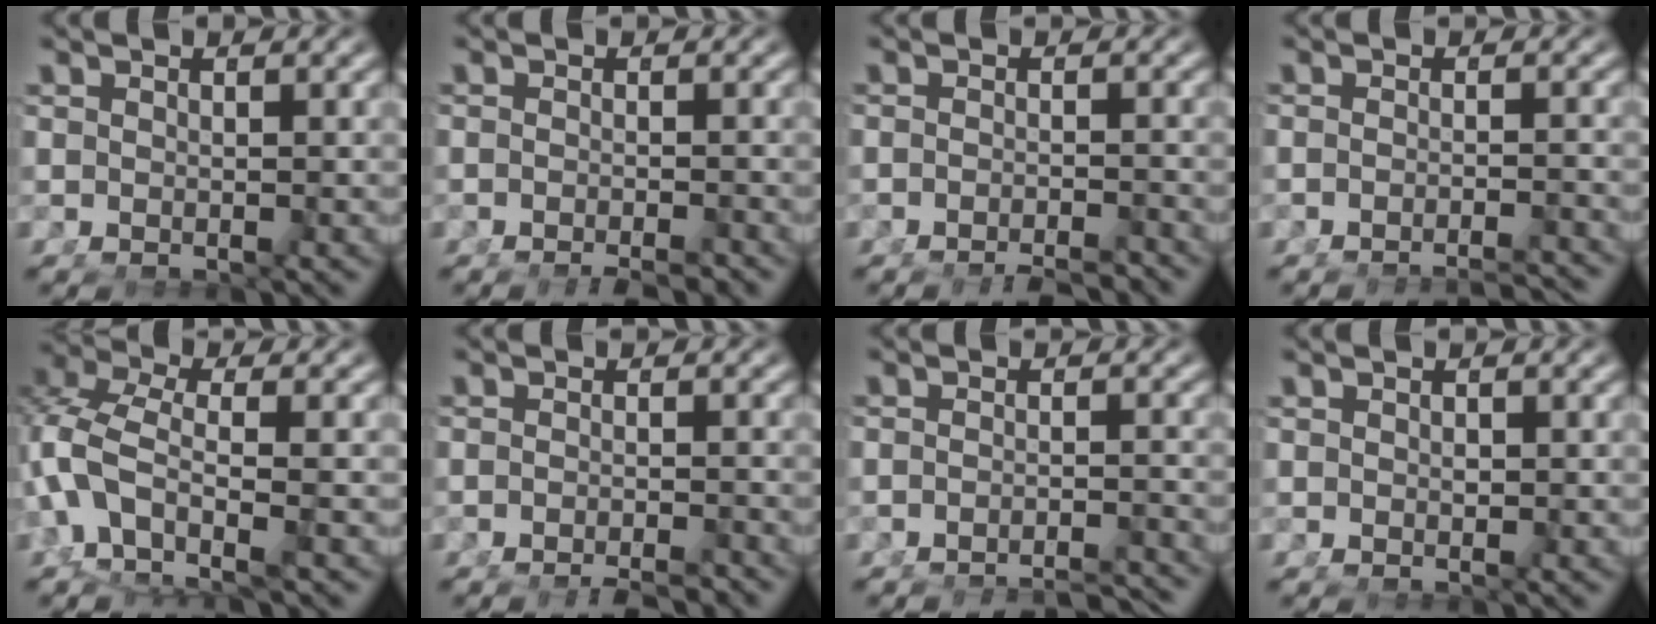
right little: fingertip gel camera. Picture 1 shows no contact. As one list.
[{"total": 3.0, "force": [-2.7, 0.4, 1.1], "torque": [-0.012, -0.005, -0.041]}, {"total": 3.6, "force": [-3.5, 0.4, 0.9], "torque": [-0.005, -0.005, -0.056]}, {"total": 4.9, "force": [-4.7, 0.3, 1.1], "torque": [-0.006, -0.007, -0.075]}, {"total": 5.3, "force": [-1.4, 3.2, 4.0], "torque": [-0.120, -0.041, -0.006]}, {"total": 3.2, "force": [-3.1, 0.4, 1.0], "torque": [-0.007, -0.004, -0.050]}, {"total": 6.6, "force": [-6.4, 0.6, 1.2], "torque": [-0.004, -0.012, -0.100]}, {"total": 0.5, "force": [0.0, 0.4, 0.3], "torque": [-0.007, -0.006, 0.003]}]